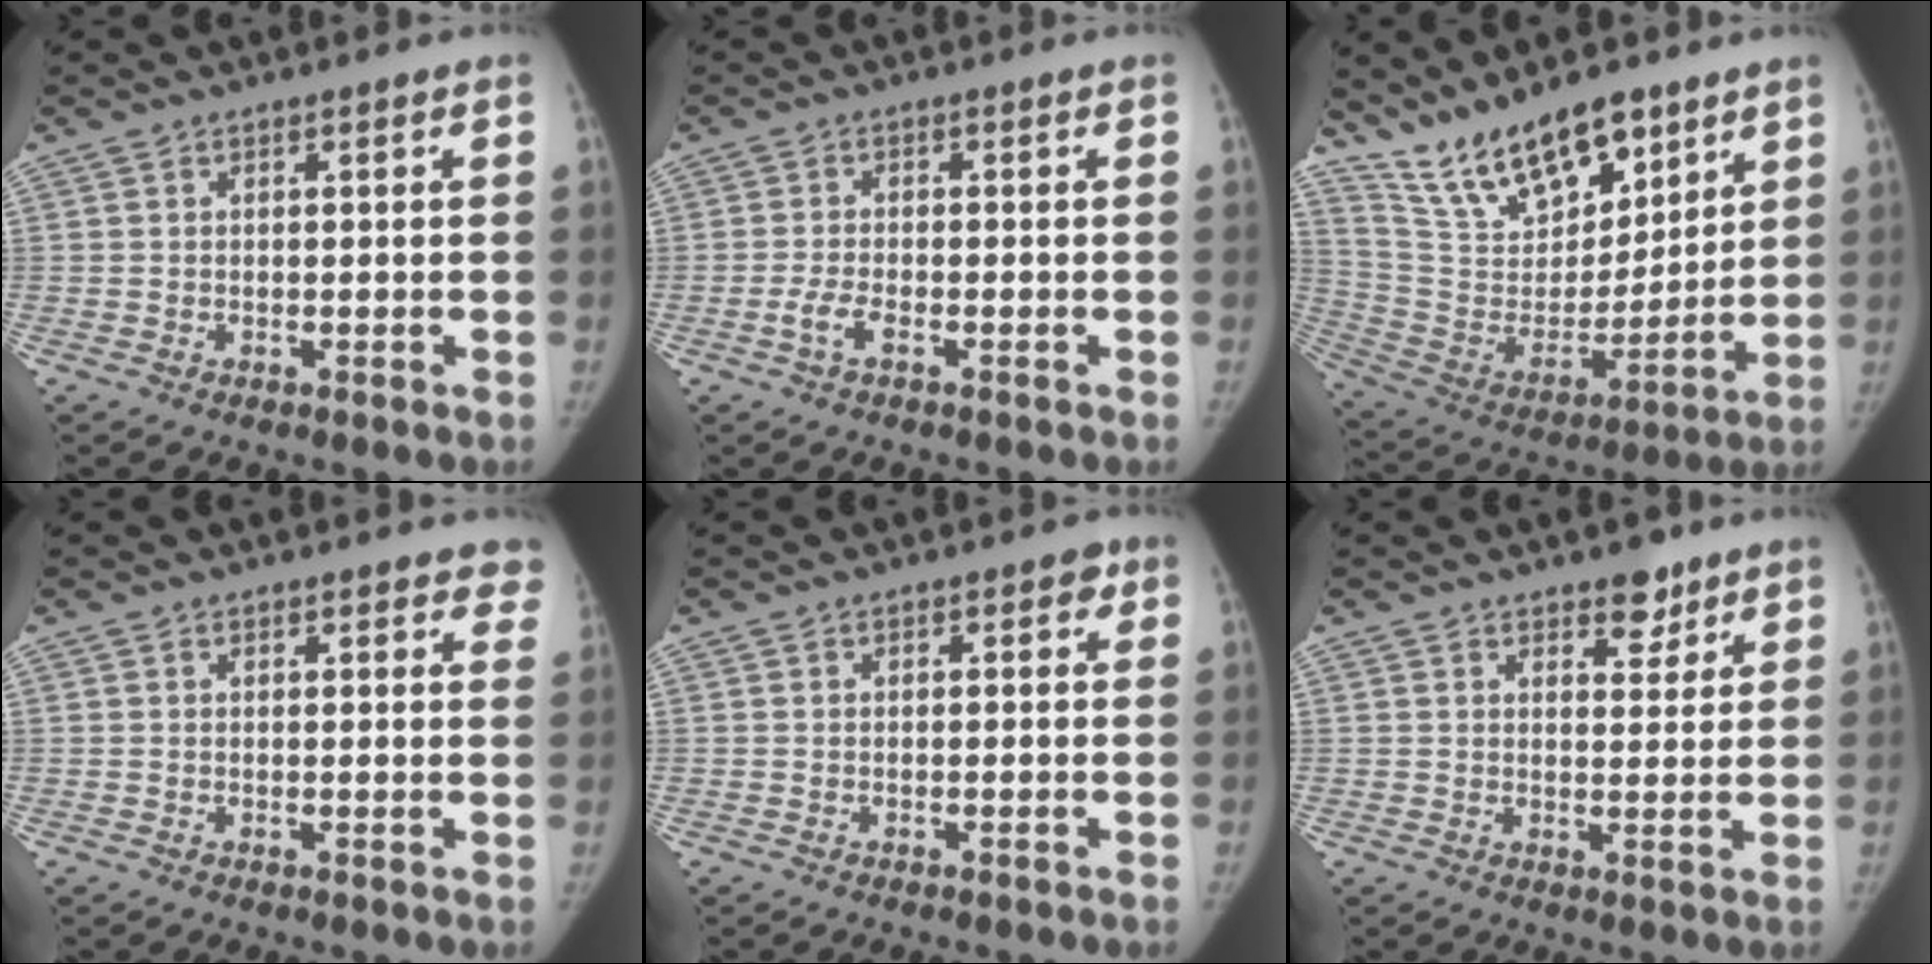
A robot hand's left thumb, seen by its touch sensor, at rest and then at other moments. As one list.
[{"total": 2.9, "force": [-1.4, 1.1, 2.2], "torque": [-0.053, 0.009, -0.030]}, {"total": 18.2, "force": [13.6, 7.9, 9.2], "torque": [-0.114, -0.072, 0.256]}, {"total": 5.0, "force": [4.3, 1.9, 1.4], "torque": [0.025, -0.015, 0.032]}, {"total": 1.3, "force": [0.6, 0.9, 0.7], "torque": [0.008, 0.002, 0.000]}, {"total": 4.8, "force": [3.4, 2.5, 2.3], "torque": [-0.003, -0.021, 0.049]}]